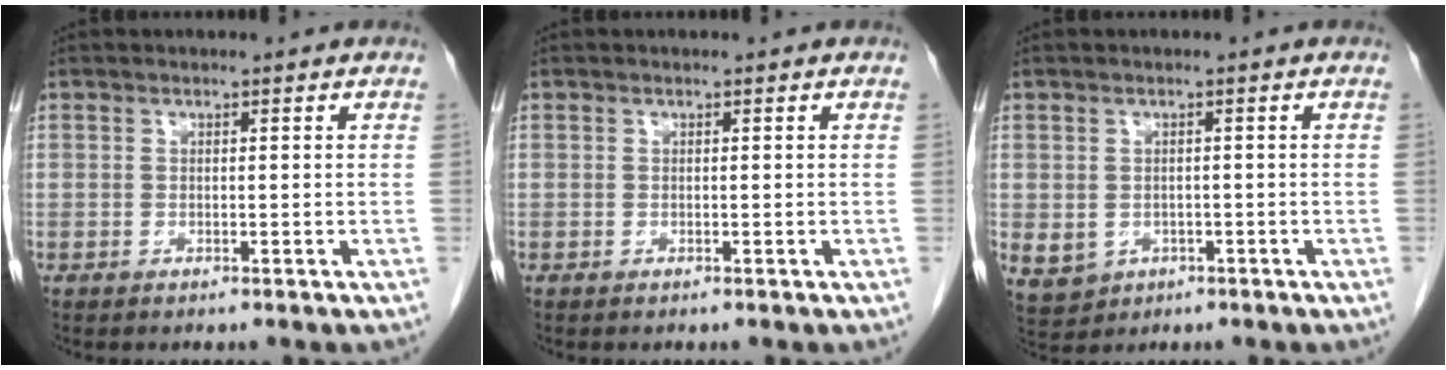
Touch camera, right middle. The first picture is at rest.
{"total": 0.0}
{"total": 7.0, "force": [-2.3, 6.2, 2.3], "torque": [-0.065, 0.001, -0.022]}